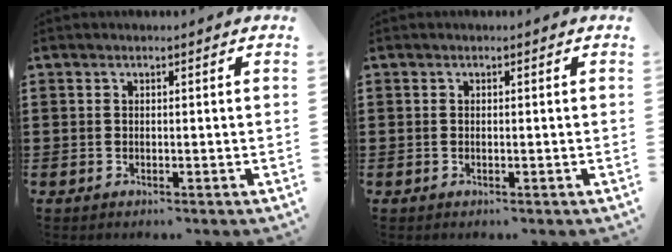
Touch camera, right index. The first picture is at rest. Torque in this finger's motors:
{"motor_torque": [1.01, 1.13, 0.00, 0.00]}